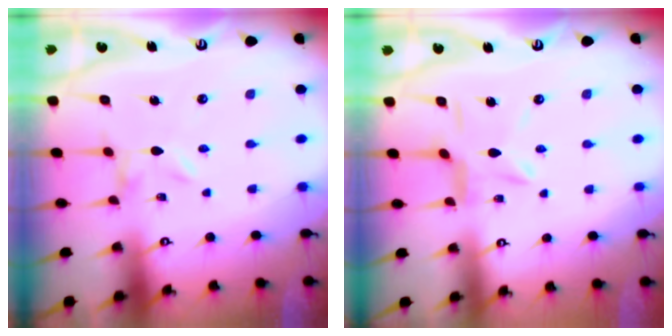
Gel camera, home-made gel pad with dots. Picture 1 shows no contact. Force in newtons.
{"total": 6.5, "press": 6.5, "slide": 0.6}